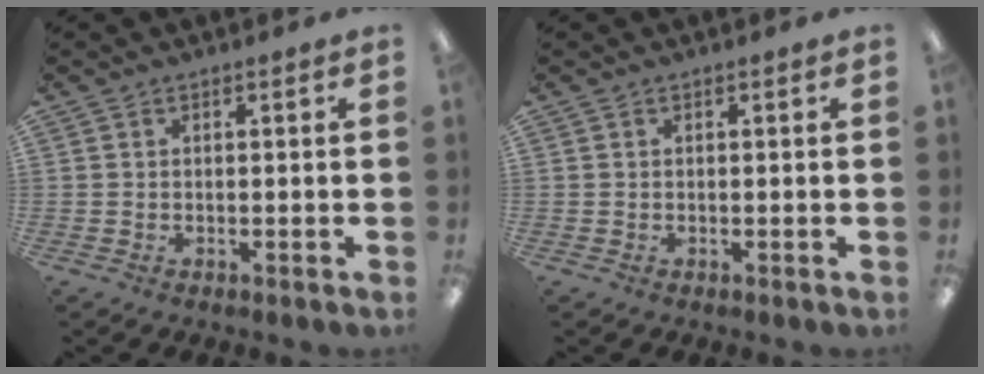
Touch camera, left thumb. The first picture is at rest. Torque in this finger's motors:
{"motor_torque": [0.00, 0.00, -0.03, -0.02, 0.00]}